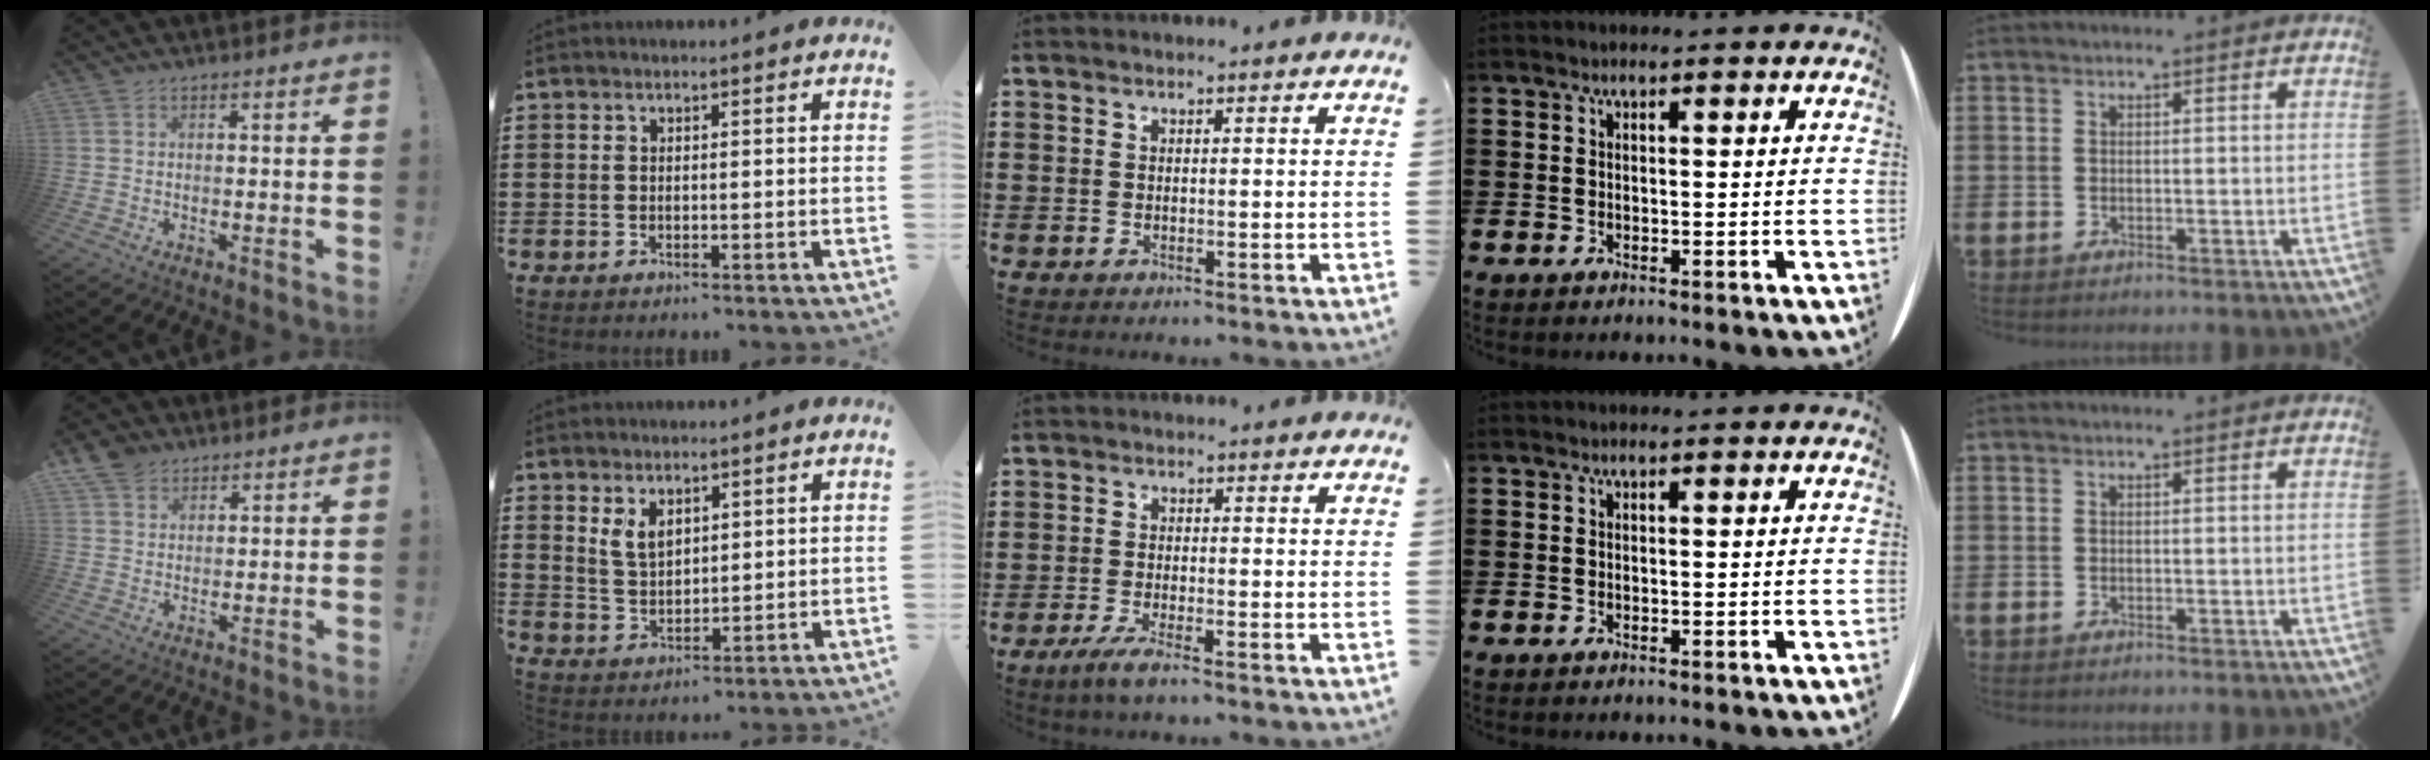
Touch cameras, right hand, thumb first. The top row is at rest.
{"thumb": {"total": 6.1, "force": [4.4, 4.0, 1.4], "torque": [-0.019, -0.024, 0.085]}, "index": {"total": 4.0, "force": [2.3, 2.3, 2.4], "torque": [-0.054, 0.007, 0.042]}, "middle": {"total": 3.1, "force": [-2.3, -0.1, 2.1], "torque": [-0.049, -0.011, -0.044]}}